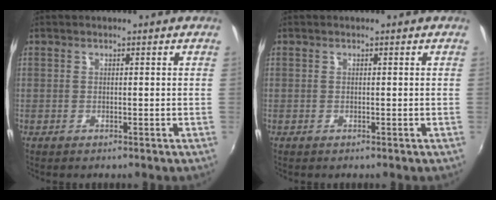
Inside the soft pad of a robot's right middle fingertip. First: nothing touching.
{"total": 0.0}